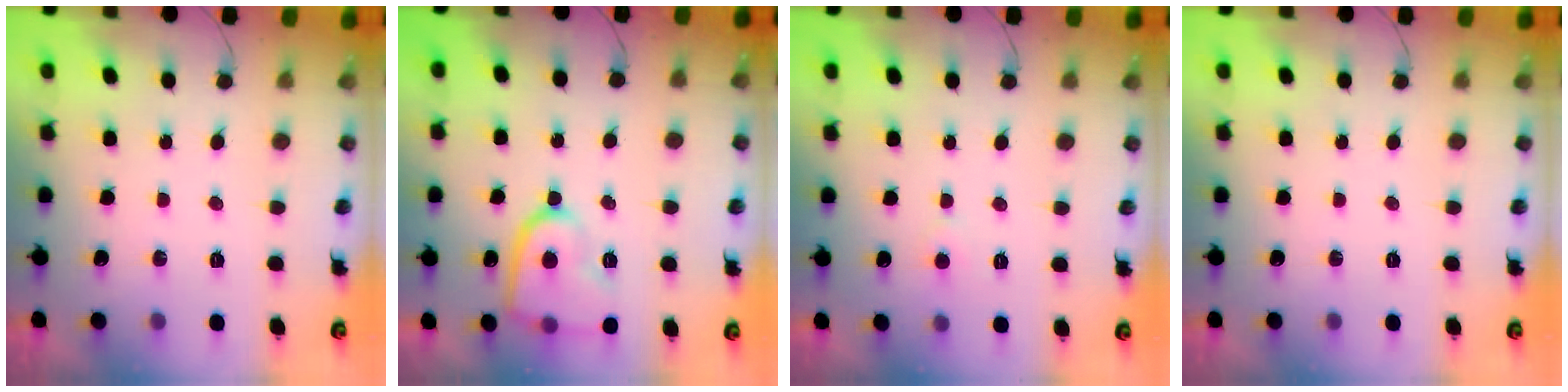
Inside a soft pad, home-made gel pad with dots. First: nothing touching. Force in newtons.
{"total": 13.3, "press": 13.3, "slide": 1.3}
{"total": 2.7, "press": 2.7, "slide": 0.2}
{"total": 0.0}